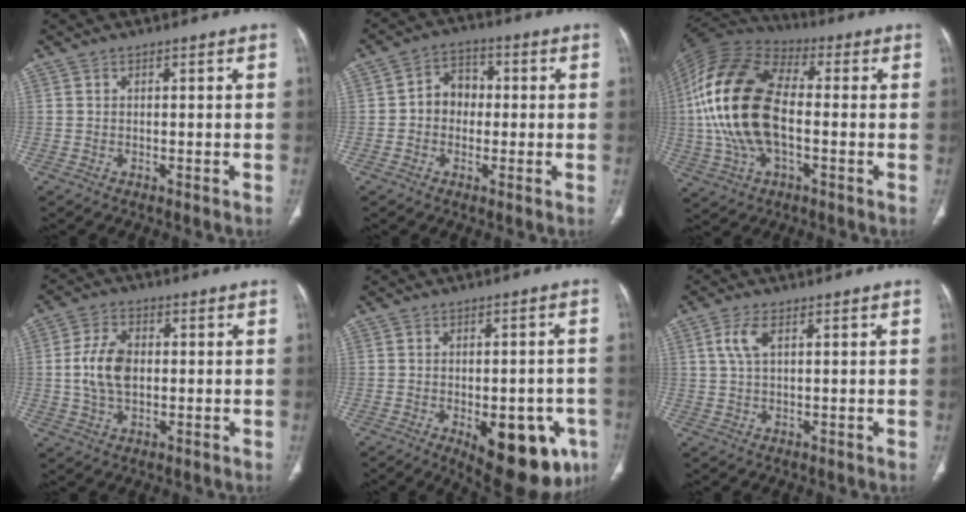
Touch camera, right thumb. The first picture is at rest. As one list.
[{"total": 6.3, "force": [-0.2, 5.2, 3.5], "torque": [-0.030, 0.021, -0.015]}, {"total": 21.5, "force": [-0.7, 11.7, 18.0], "torque": [-0.380, 0.018, -0.017]}, {"total": 8.3, "force": [0.1, 5.2, 6.4], "torque": [-0.123, 0.007, 0.002]}, {"total": 16.9, "force": [-6.8, 7.8, 13.3], "torque": [-0.118, 0.010, -0.071]}, {"total": 3.8, "force": [1.3, 1.6, 3.2], "torque": [-0.079, 0.007, 0.029]}]